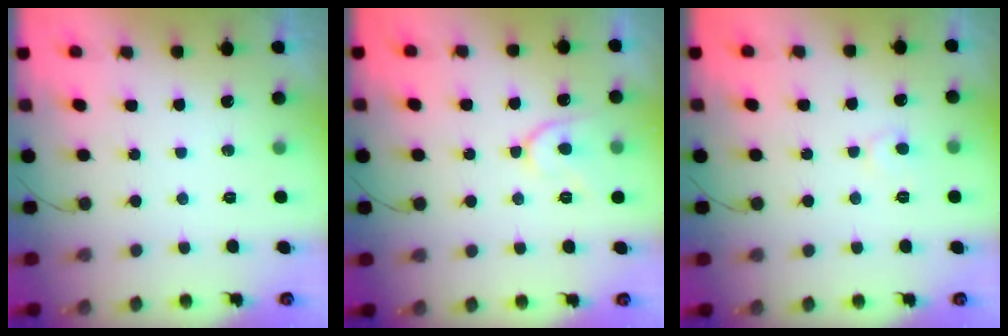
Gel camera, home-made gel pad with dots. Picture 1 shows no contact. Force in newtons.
{"total": 9.2, "press": 9.2, "slide": 1.2}
{"total": 5.5, "press": 5.5, "slide": 0.5}